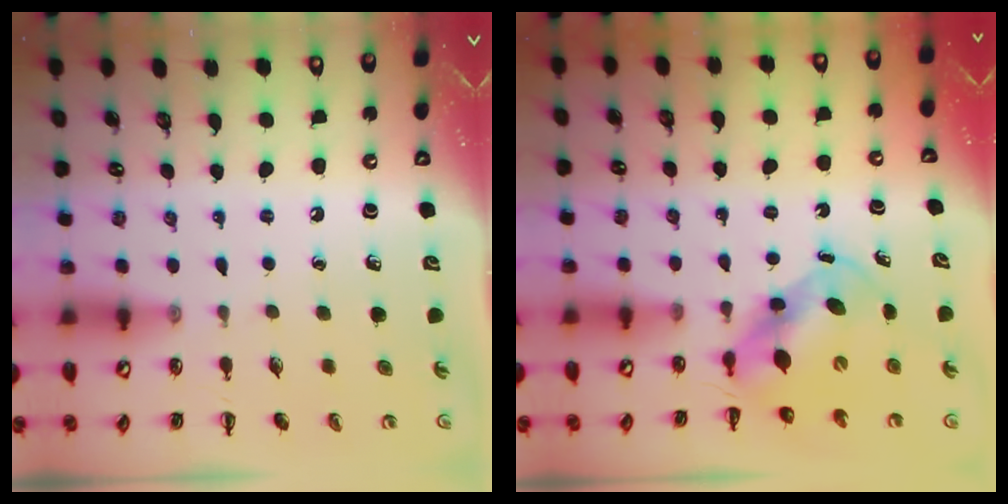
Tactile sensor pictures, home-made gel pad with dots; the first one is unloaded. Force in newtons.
{"total": 5.8, "press": 5.8, "slide": 0.6}